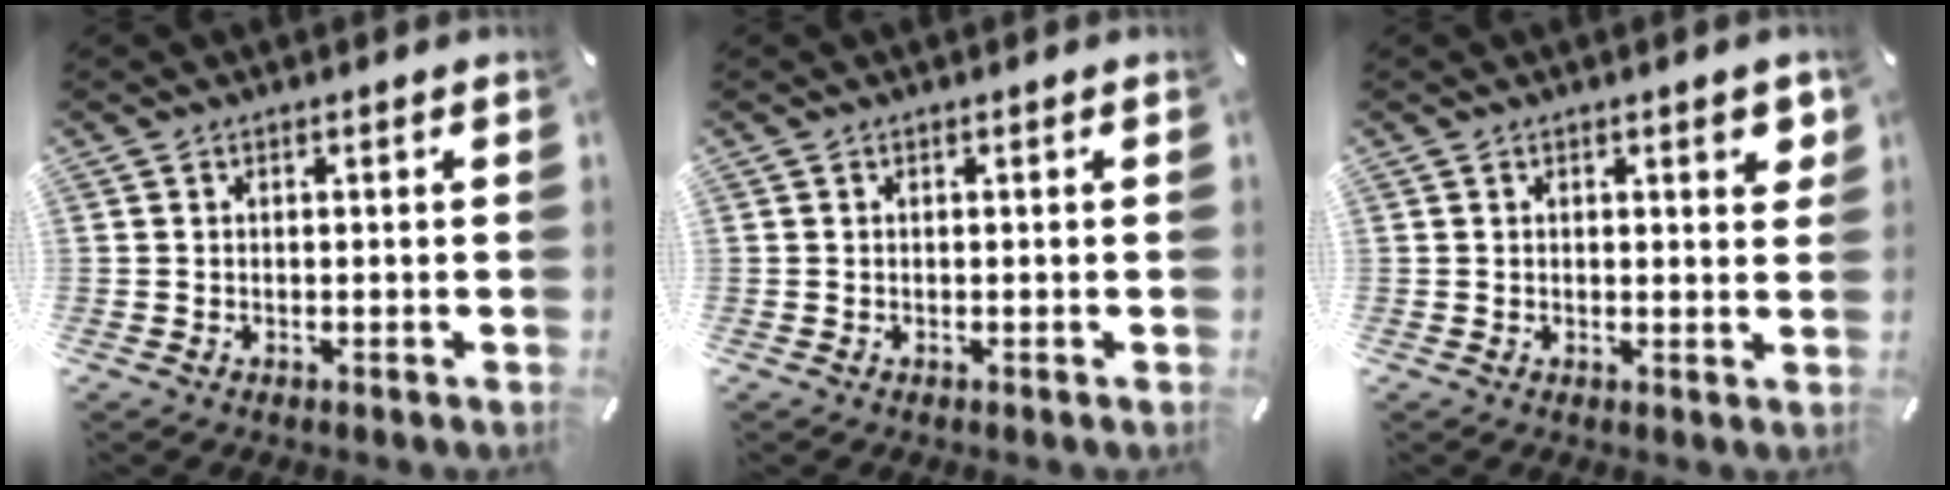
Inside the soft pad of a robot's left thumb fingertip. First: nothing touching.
{"total": 0.0}
{"total": 3.1, "force": [1.5, 1.2, 2.4], "torque": [-0.026, -0.007, 0.020]}